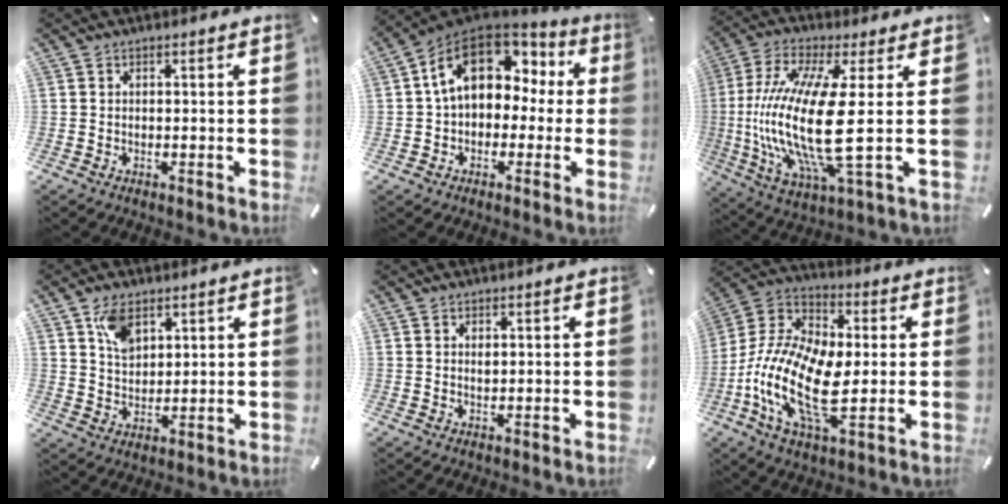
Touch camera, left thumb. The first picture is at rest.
{"total": 15.9, "force": [5.0, 11.2, 10.2], "torque": [-0.183, -0.010, 0.089]}
{"total": 20.7, "force": [0.0, 4.8, 20.2], "torque": [-0.451, -0.035, -0.012]}
{"total": 6.9, "force": [4.2, 4.3, 3.4], "torque": [-0.063, -0.003, 0.078]}
{"total": 0.9, "force": [0.4, 0.5, 0.6], "torque": [-0.013, 0.003, 0.008]}
{"total": 17.7, "force": [-4.0, 8.6, 14.9], "torque": [-0.337, -0.010, -0.078]}